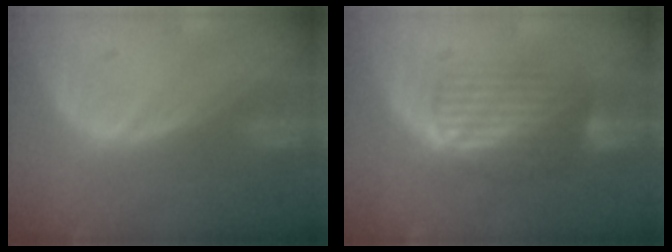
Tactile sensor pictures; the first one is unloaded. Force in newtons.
{"total": 7.0, "press": 6.5, "slide": 2.5}